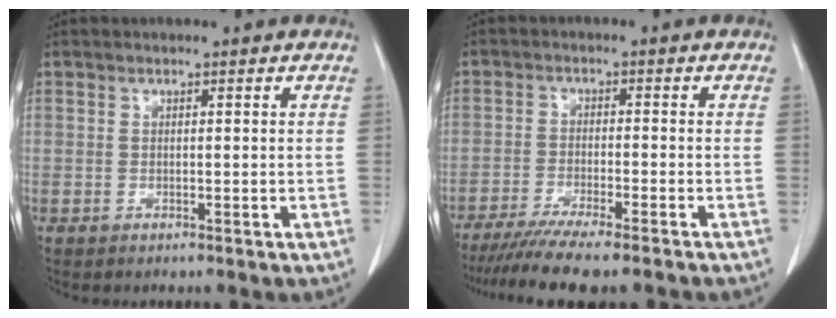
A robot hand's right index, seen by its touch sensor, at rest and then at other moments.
{"total": 11.1, "force": [-9.4, 0.1, 5.9], "torque": [-0.077, -0.025, -0.144]}